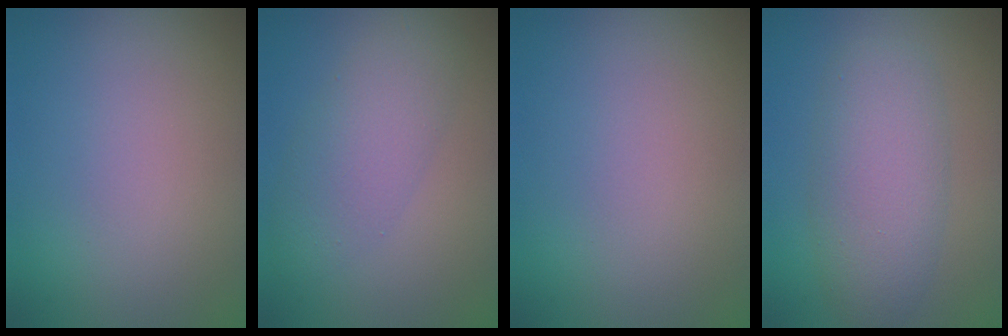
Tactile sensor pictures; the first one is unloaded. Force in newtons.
{"total": 3.8, "press": 3.8, "slide": 0.0}
{"total": 0.0}
{"total": 5.0, "press": 5.0, "slide": 0.2}